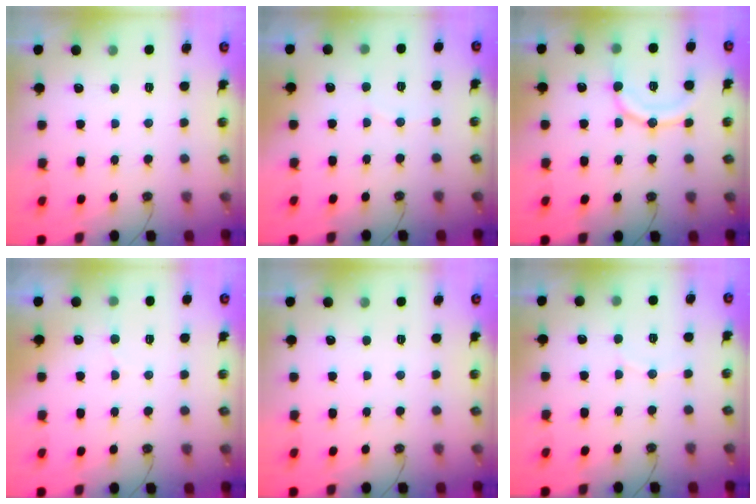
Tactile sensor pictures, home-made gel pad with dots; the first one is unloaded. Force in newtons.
{"total": 2.3, "press": 2.0, "slide": 1.0}
{"total": 14.6, "press": 14.4, "slide": 2.6}
{"total": 5.4, "press": 5.2, "slide": 1.5}
{"total": 0.0}
{"total": 4.4, "press": 4.4, "slide": 0.4}